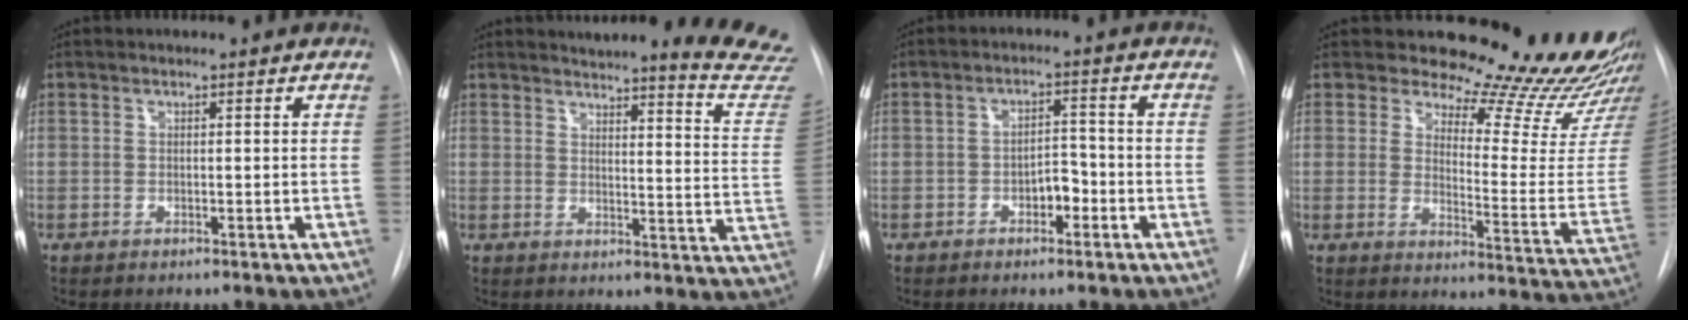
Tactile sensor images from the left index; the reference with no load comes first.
{"total": 16.5, "force": [16.0, 0.3, 4.0], "torque": [-0.034, -0.128, 0.158]}
{"total": 4.0, "force": [-2.5, 1.9, 2.4], "torque": [-0.032, 0.004, -0.040]}
{"total": 20.6, "force": [19.0, 3.7, 7.2], "torque": [-0.077, -0.135, 0.212]}